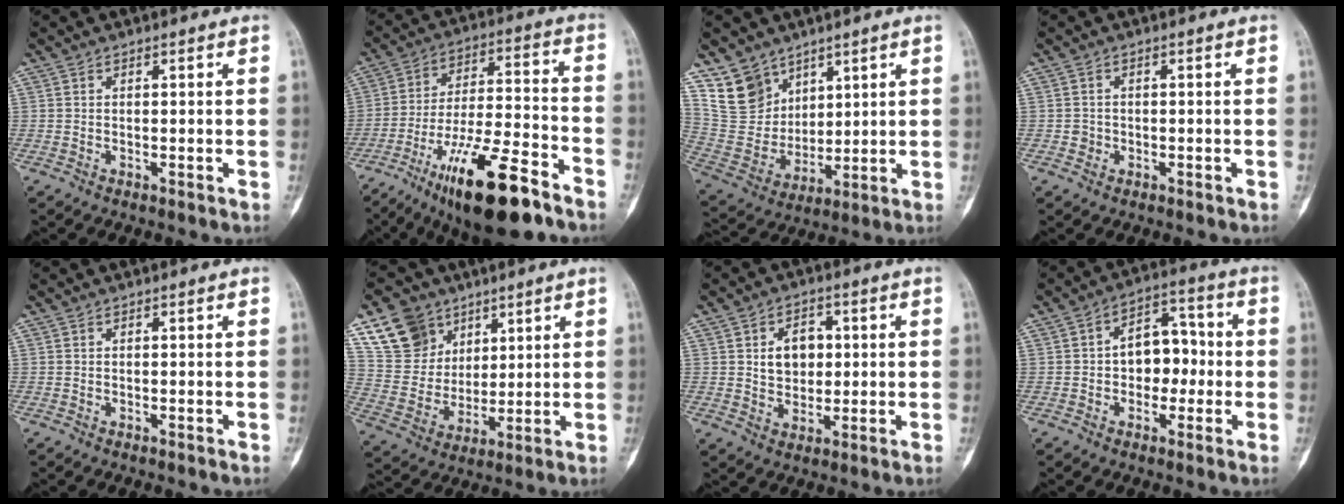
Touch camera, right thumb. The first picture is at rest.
{"total": 20.4, "force": [-12.6, 5.3, 15.2], "torque": [-0.263, 0.063, -0.211]}
{"total": 11.9, "force": [7.9, 8.3, 3.0], "torque": [-0.031, -0.047, 0.177]}
{"total": 1.3, "force": [-0.3, 1.2, 0.1], "torque": [0.009, 0.007, -0.008]}
{"total": 0.0}
{"total": 13.4, "force": [7.9, 10.1, 4.0], "torque": [-0.049, -0.030, 0.163]}
{"total": 7.1, "force": [1.3, 5.4, 4.5], "torque": [-0.037, -0.003, 0.021]}
{"total": 9.3, "force": [-0.5, 6.5, 6.6], "torque": [-0.056, 0.034, -0.019]}